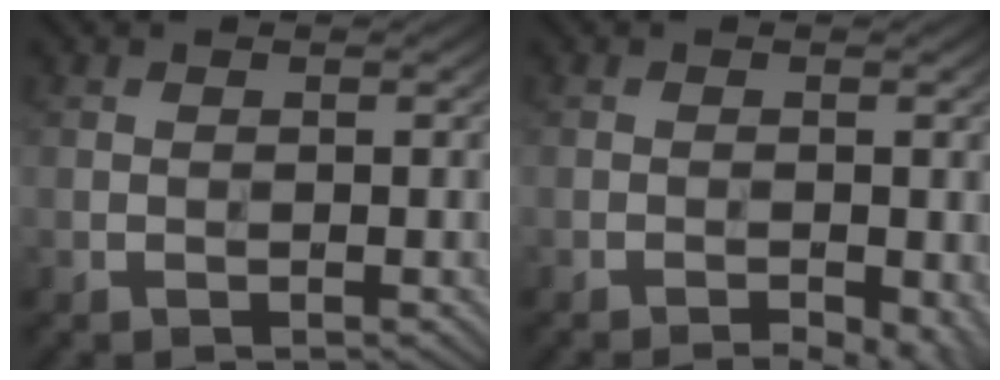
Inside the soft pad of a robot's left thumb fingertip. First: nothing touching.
{"total": 4.1, "force": [-2.5, 1.5, 3.0], "torque": [-0.046, -0.007, -0.023]}